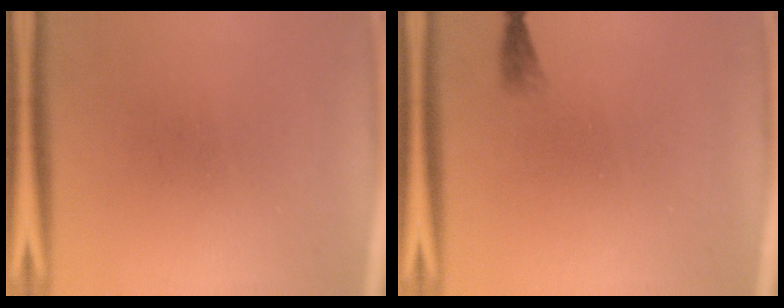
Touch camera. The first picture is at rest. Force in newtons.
{"total": 1.1}